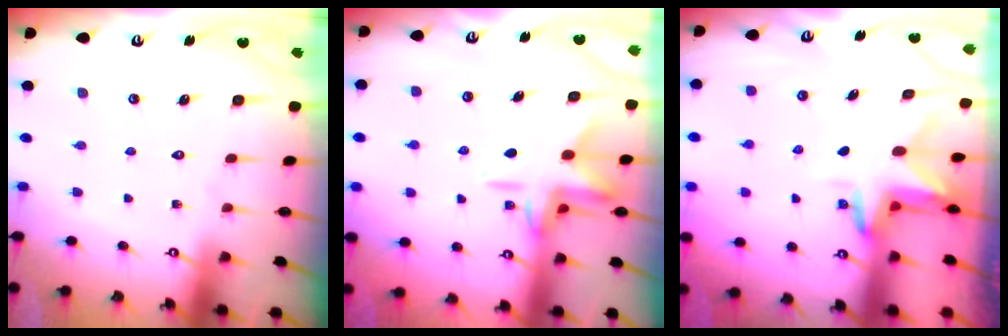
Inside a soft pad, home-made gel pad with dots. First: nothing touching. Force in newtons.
{"total": 9.9, "press": 9.7, "slide": 1.6}
{"total": 3.1, "press": 3.1, "slide": 0.2}